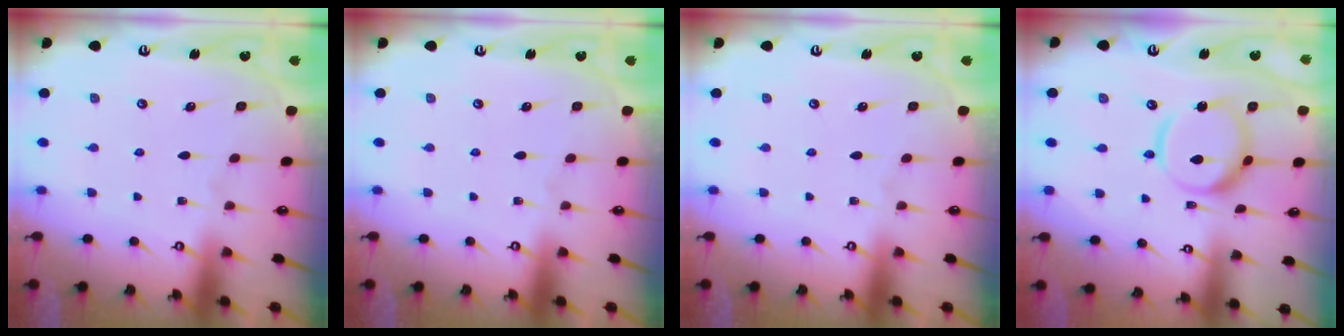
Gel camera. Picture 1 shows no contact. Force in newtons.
{"total": 0.0}
{"total": 0.0}
{"total": 13.3, "press": 13.3, "slide": 1.3}